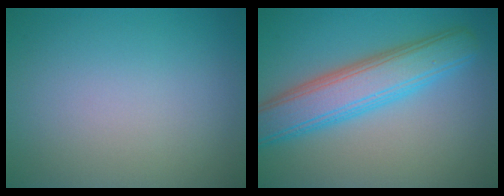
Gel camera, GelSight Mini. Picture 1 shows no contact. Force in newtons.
{"total": 6.5, "press": 6.5, "slide": 0.2}